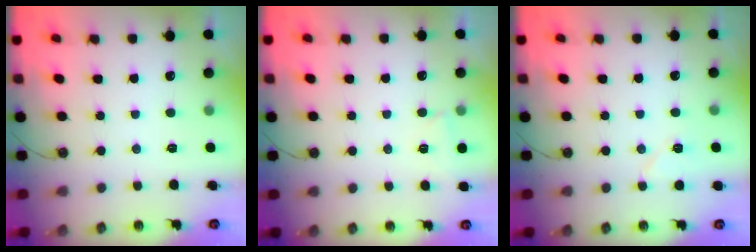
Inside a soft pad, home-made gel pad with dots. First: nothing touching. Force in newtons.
{"total": 3.0, "press": 2.8, "slide": 0.9}
{"total": 5.7, "press": 5.6, "slide": 1.4}